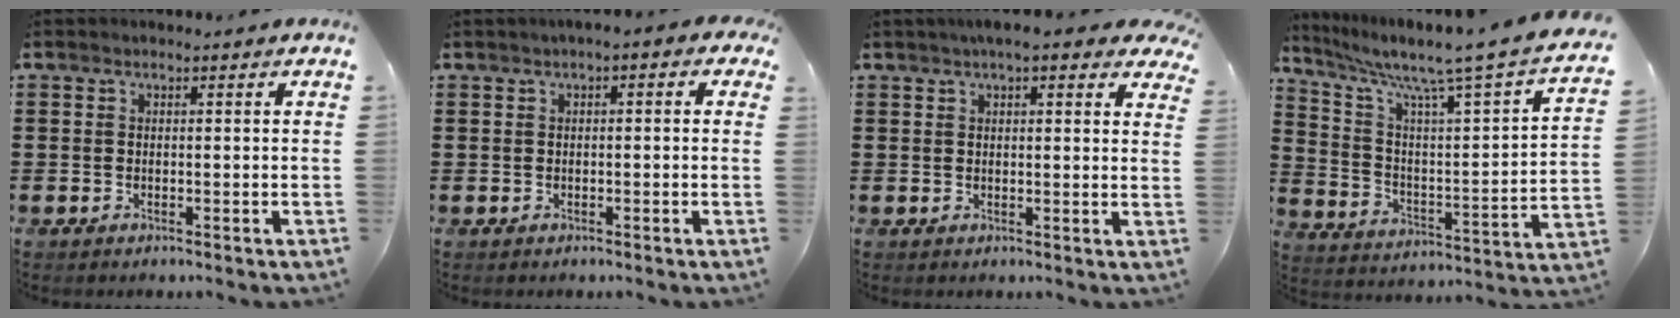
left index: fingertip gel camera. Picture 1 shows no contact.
{"total": 1.3, "force": [-0.4, 0.4, 1.1], "torque": [-0.021, 0.001, -0.009]}
{"total": 3.9, "force": [3.0, 0.5, 2.4], "torque": [-0.057, 0.003, 0.054]}
{"total": 7.4, "force": [6.1, -0.1, 4.3], "torque": [-0.104, -0.055, 0.089]}